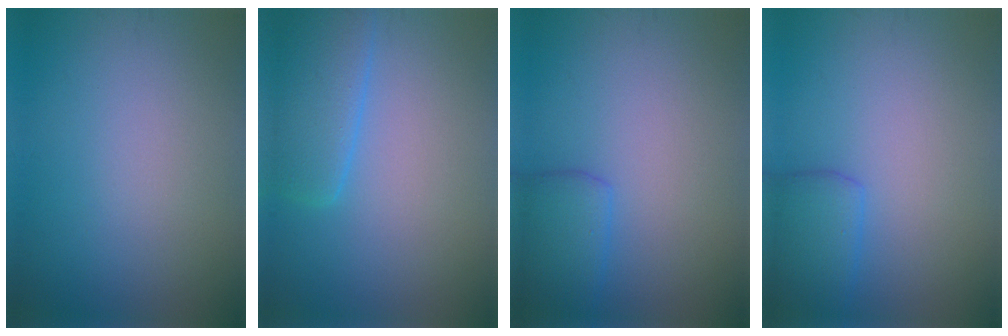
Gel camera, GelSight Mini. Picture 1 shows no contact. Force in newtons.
{"total": 4.3, "press": 4.3, "slide": 0.3}
{"total": 2.5, "press": 2.5, "slide": 0.2}
{"total": 2.5, "press": 2.5, "slide": 0.2}